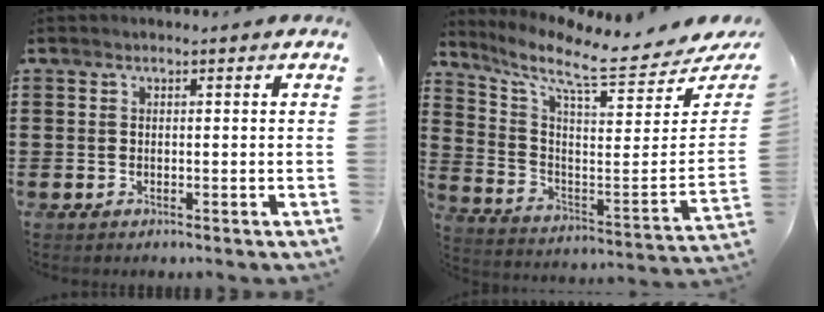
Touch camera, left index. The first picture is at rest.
{"total": 8.2, "force": [6.7, 0.8, 4.7], "torque": [-0.117, -0.068, 0.106]}